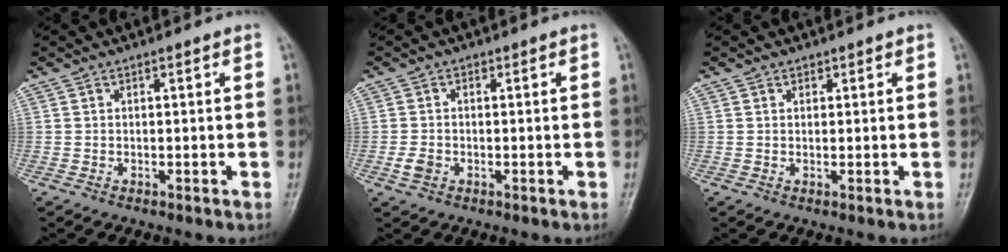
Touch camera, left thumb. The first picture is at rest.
{"total": 2.5, "force": [-0.8, 2.0, 1.3], "torque": [-0.019, 0.002, -0.014]}
{"total": 0.9, "force": [0.6, 0.7, 0.1], "torque": [0.009, -0.003, 0.006]}